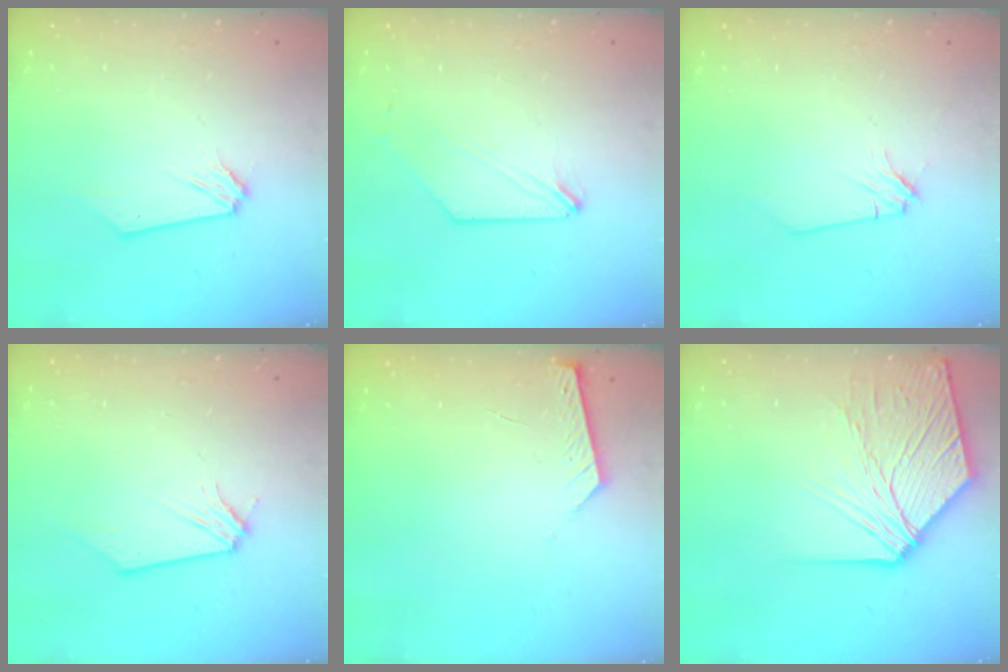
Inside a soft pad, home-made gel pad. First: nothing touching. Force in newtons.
{"total": 0.7, "press": 0.7, "slide": 0.1}
{"total": 1.6, "press": 1.6, "slide": 0.2}
{"total": 0.0}
{"total": 3.5, "press": 3.4, "slide": 0.5}
{"total": 11.7, "press": 11.5, "slide": 2.1}